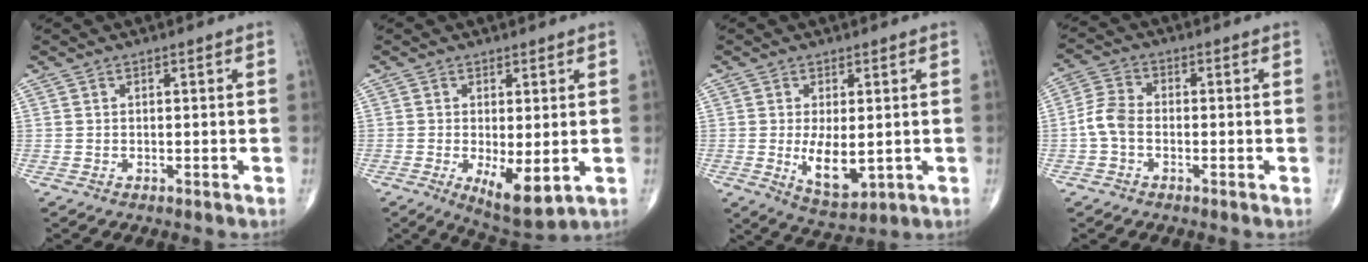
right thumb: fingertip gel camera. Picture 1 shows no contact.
{"total": 7.6, "force": [-1.5, 2.8, 6.9], "torque": [-0.107, -0.023, -0.014]}
{"total": 7.7, "force": [-0.6, 3.5, 6.8], "torque": [-0.103, -0.020, 0.004]}
{"total": 5.1, "force": [-1.3, 3.4, 3.6], "torque": [-0.075, 0.016, -0.035]}